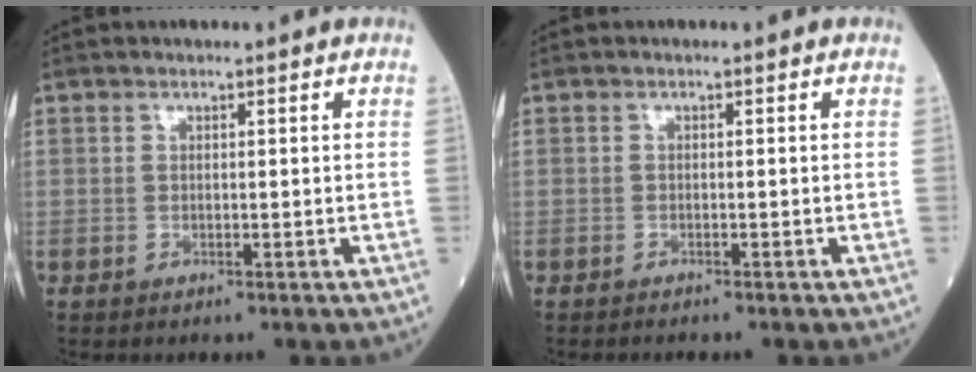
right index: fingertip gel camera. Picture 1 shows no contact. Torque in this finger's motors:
{"motor_torque": [0.08, 0.00, 0.04, 0.01]}